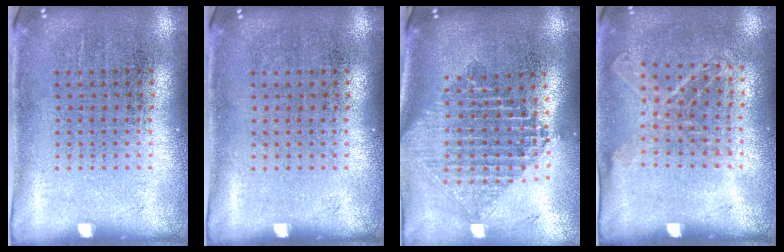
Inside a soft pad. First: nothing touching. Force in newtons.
{"total": 0.0}
{"total": 2.2, "press": 1.7, "slide": 1.4}
{"total": 1.1, "press": 1.0, "slide": 0.3}